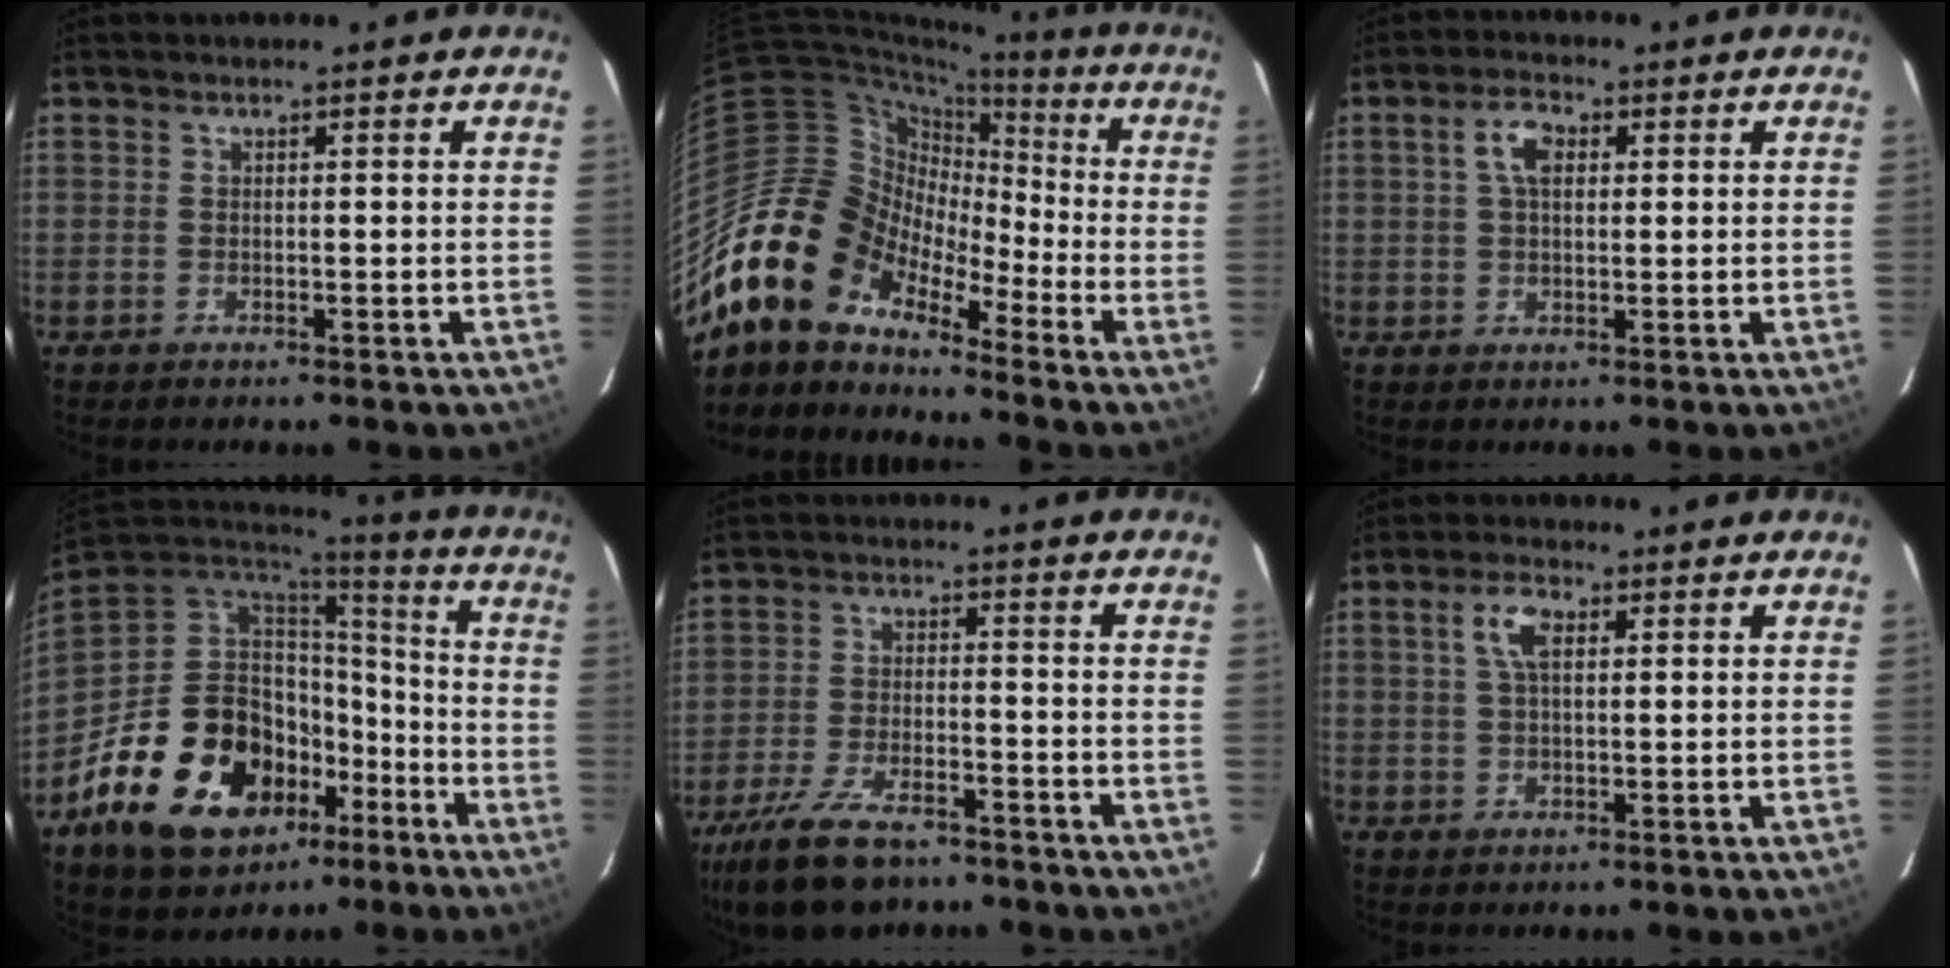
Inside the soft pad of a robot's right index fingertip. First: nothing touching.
{"total": 15.8, "force": [-12.0, 8.6, 5.6], "torque": [-0.114, 0.019, -0.239]}
{"total": 4.7, "force": [1.3, 2.6, 3.6], "torque": [-0.069, 0.014, 0.025]}
{"total": 24.5, "force": [-10.9, 15.8, 15.2], "torque": [-0.309, -0.007, -0.161]}
{"total": 14.8, "force": [-10.9, 6.1, 7.9], "torque": [-0.184, -0.021, -0.191]}
{"total": 4.7, "force": [1.6, 2.2, 3.9], "torque": [-0.074, 0.011, 0.029]}